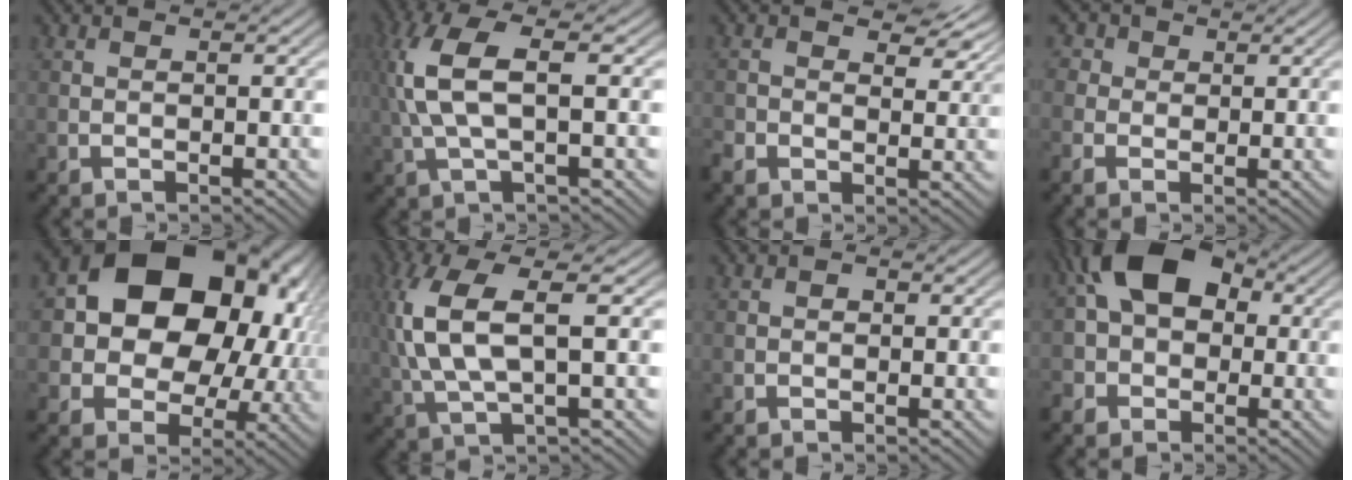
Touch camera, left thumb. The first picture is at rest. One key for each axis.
{"total": 8.3, "fx": 1.2, "fy": 2.8, "fz": 7.7, "tx": -0.189, "ty": 0.015, "tz": 0.019}
{"total": 5.2, "fx": 1.4, "fy": 3.8, "fz": 3.3, "tx": -0.062, "ty": -0.006, "tz": 0.019}
{"total": 3.0, "fx": 0.5, "fy": 2.8, "fz": 0.9, "tx": -0.037, "ty": 0.009, "tz": 0.004}
{"total": 18.0, "fx": 3.4, "fy": 13.8, "fz": 10.9, "tx": -0.167, "ty": -0.007, "tz": 0.079}
{"total": 10.7, "fx": 2.0, "fy": 3.7, "fz": 9.8, "tx": -0.236, "ty": 0.010, "tz": 0.039}
{"total": 0.7, "fx": 0.0, "fy": 0.6, "fz": 0.4, "tx": -0.001, "ty": -0.003, "tz": -0.004}
{"total": 10.3, "fx": 0.5, "fy": 7.7, "fz": 6.9, "tx": -0.136, "ty": 0.008, "tz": -0.009}